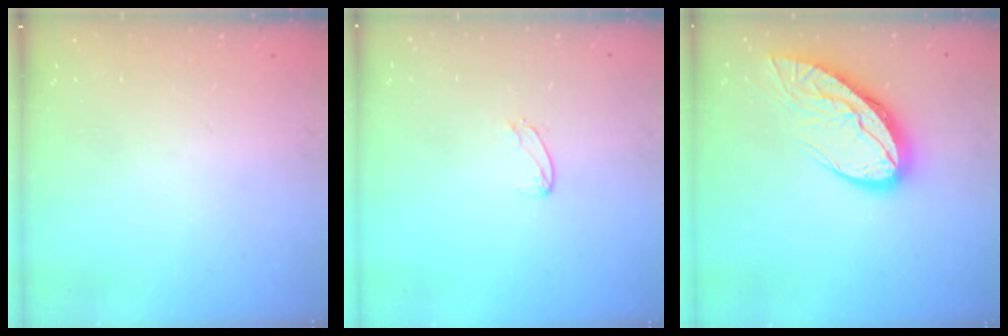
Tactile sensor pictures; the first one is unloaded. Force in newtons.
{"total": 3.7, "press": 3.7, "slide": 0.3}
{"total": 13.0, "press": 12.9, "slide": 1.1}